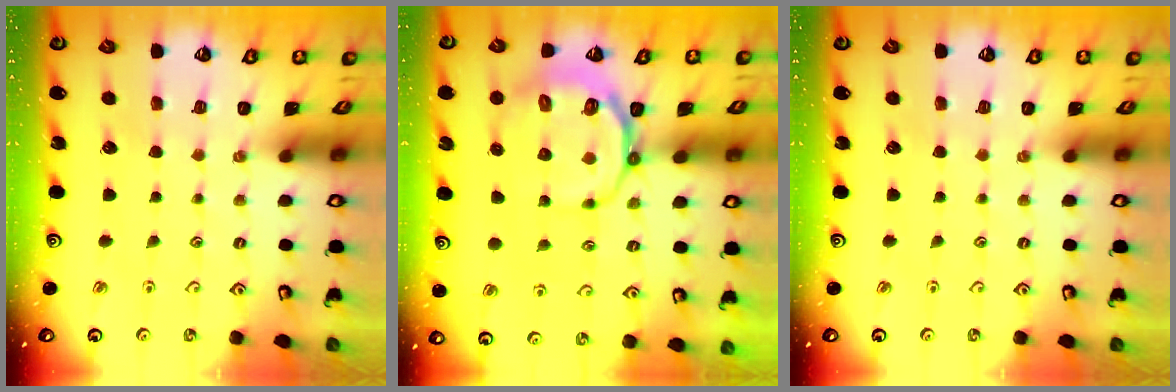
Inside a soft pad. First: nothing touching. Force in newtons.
{"total": 9.9, "press": 9.4, "slide": 2.9}
{"total": 0.0}